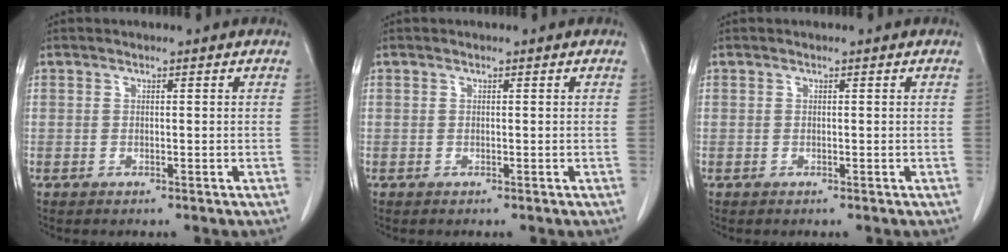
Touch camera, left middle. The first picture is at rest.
{"total": 0.0}
{"total": 0.0}